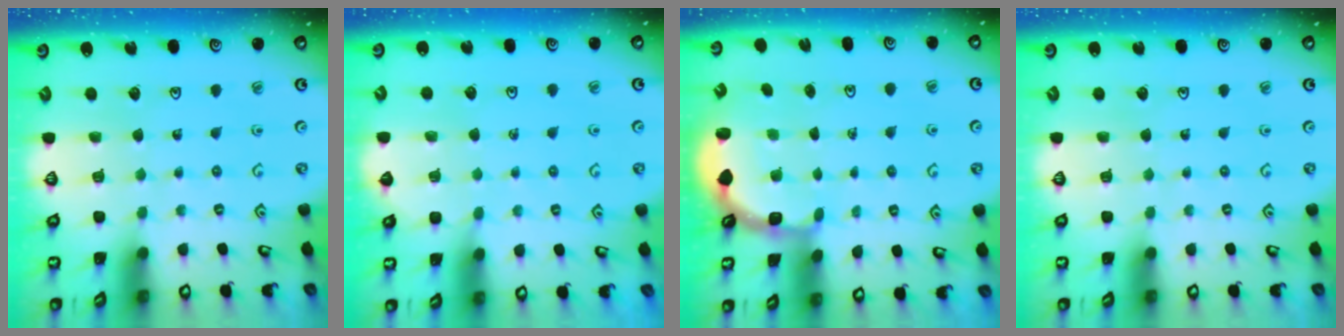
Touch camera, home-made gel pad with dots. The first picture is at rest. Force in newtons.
{"total": 2.5, "press": 2.5, "slide": 0.3}
{"total": 2.9, "press": 2.5, "slide": 1.4}
{"total": 0.0}